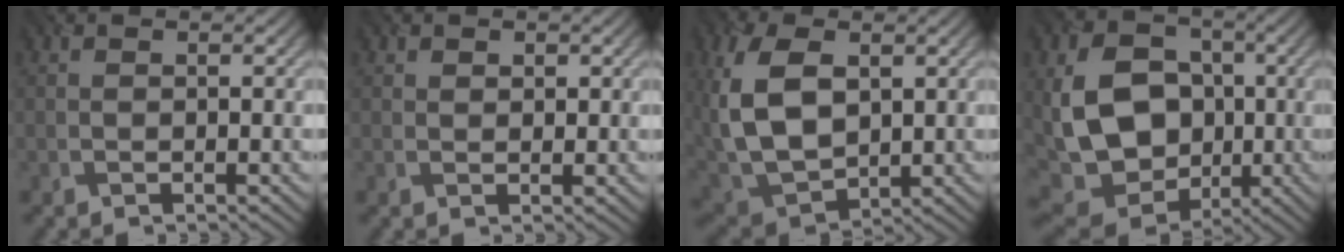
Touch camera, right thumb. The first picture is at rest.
{"total": 1.1, "force": [0.7, 0.7, 0.3], "torque": [-0.005, -0.003, 0.013]}
{"total": 12.6, "force": [2.2, 8.1, 9.4], "torque": [-0.246, -0.001, 0.049]}
{"total": 14.1, "force": [-0.7, 10.8, 9.0], "torque": [-0.195, -0.019, -0.013]}